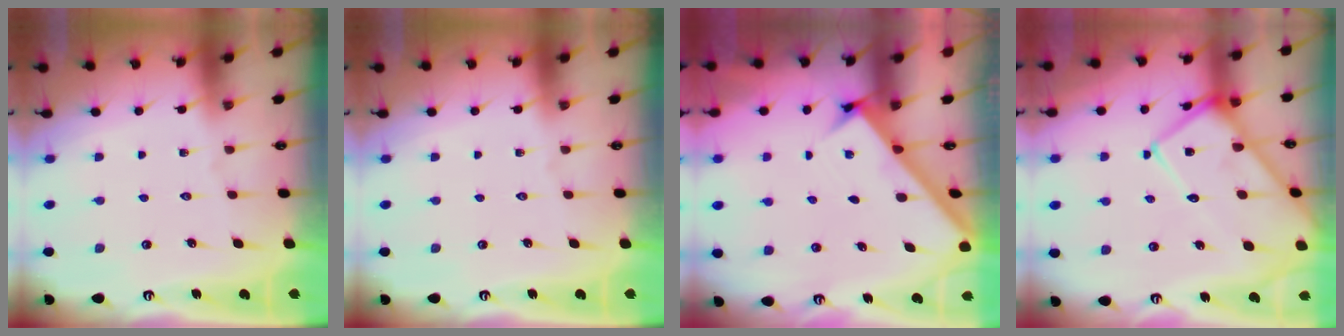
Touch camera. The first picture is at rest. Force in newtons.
{"total": 0.0}
{"total": 2.7, "press": 2.7, "slide": 0.3}
{"total": 15.3, "press": 15.3, "slide": 1.4}